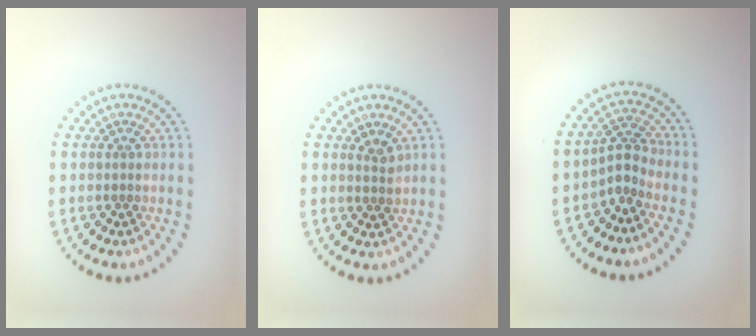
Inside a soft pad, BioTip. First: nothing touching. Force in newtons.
{"total": 1.0, "press": 0.9, "slide": 0.6}
{"total": 2.2, "press": 1.5, "slide": 1.7}